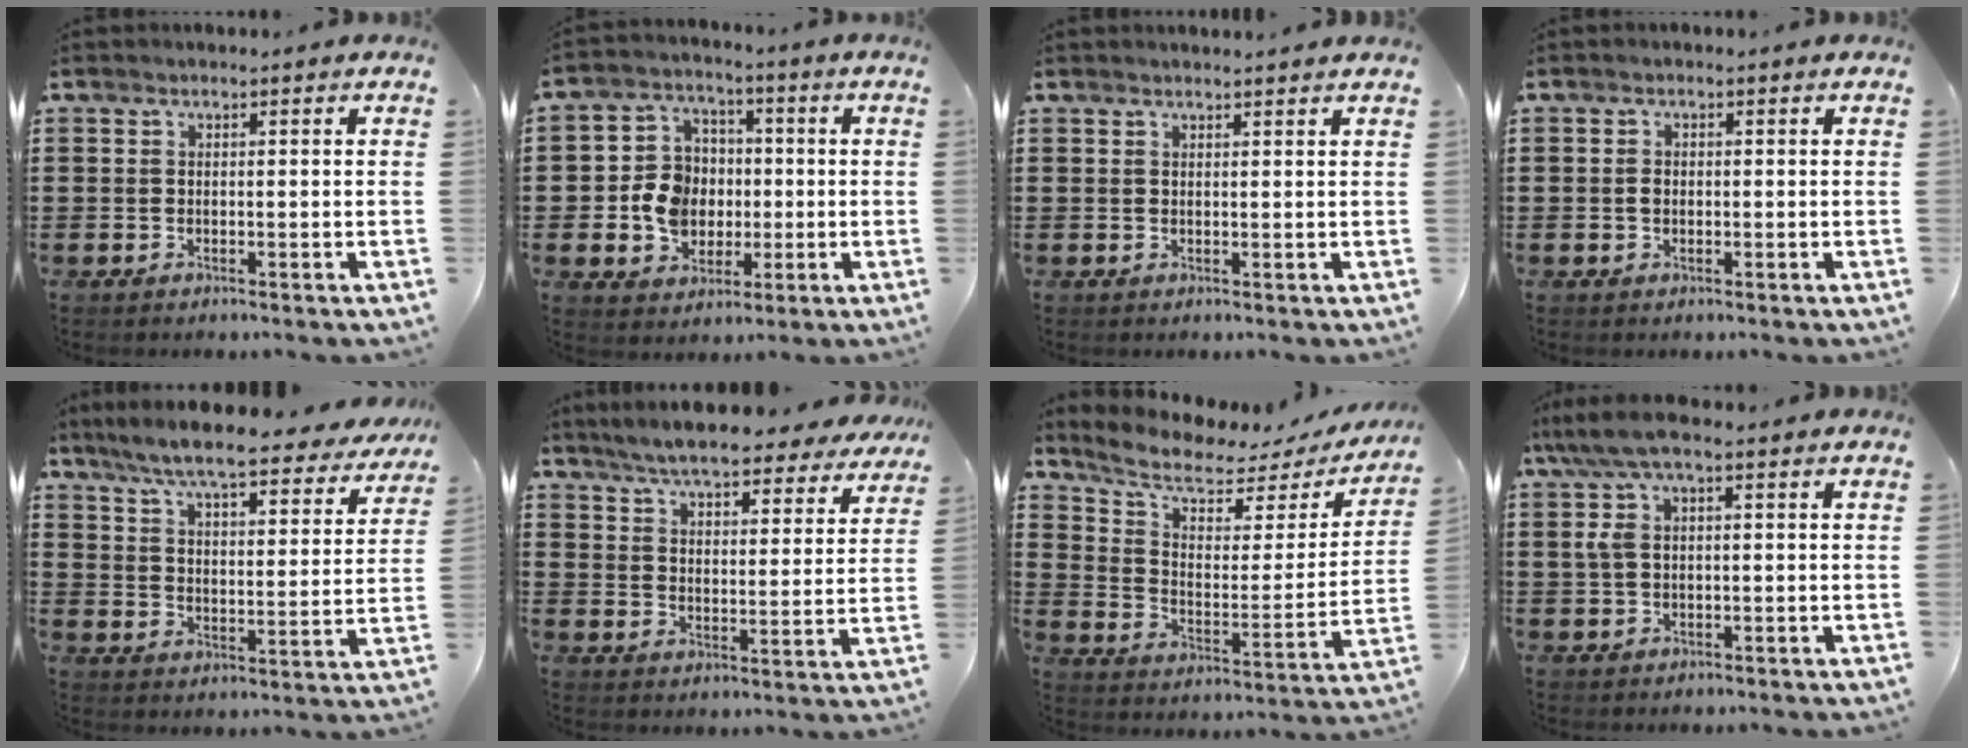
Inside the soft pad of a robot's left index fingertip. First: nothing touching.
{"total": 8.3, "force": [-0.6, 7.3, 3.8], "torque": [-0.096, 0.020, -0.011]}
{"total": 1.2, "force": [1.2, -0.1, 0.2], "torque": [-0.005, -0.002, 0.024]}
{"total": 1.2, "force": [0.0, 0.9, 0.9], "torque": [-0.020, 0.005, -0.002]}
{"total": 7.7, "force": [7.0, 0.0, 3.2], "torque": [-0.092, -0.045, 0.118]}
{"total": 6.5, "force": [6.2, 0.0, 1.7], "torque": [-0.061, -0.033, 0.110]}
{"total": 7.1, "force": [5.5, 2.5, 3.8], "torque": [-0.102, -0.030, 0.093]}
{"total": 5.4, "force": [1.3, 2.1, 4.9], "torque": [-0.116, 0.004, 0.014]}